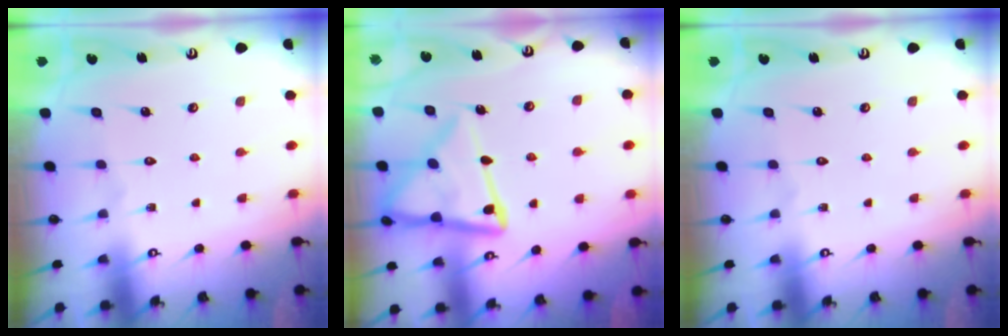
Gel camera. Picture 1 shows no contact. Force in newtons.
{"total": 16.2, "press": 16.2, "slide": 1.6}
{"total": 0.0}